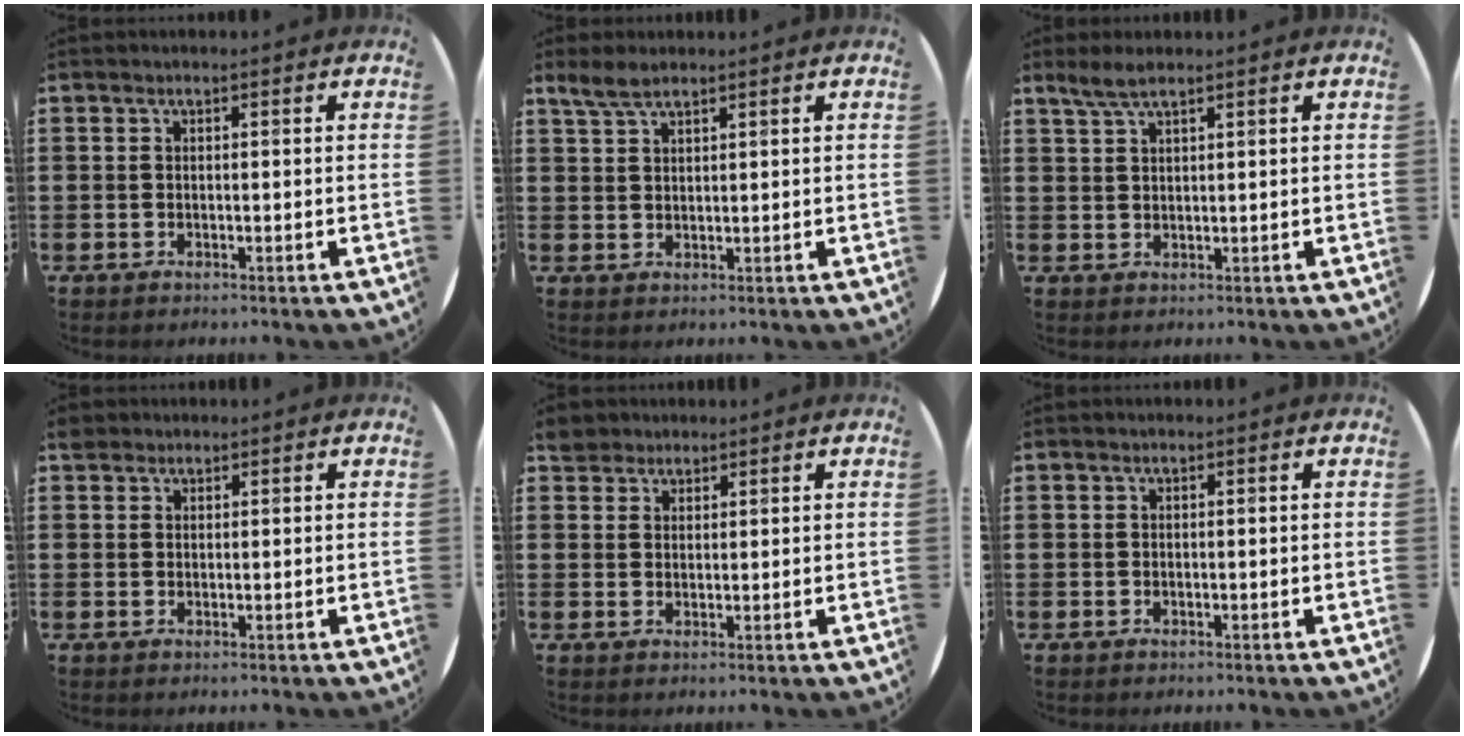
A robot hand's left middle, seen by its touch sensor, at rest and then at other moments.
{"total": 3.1, "force": [2.5, 0.8, 1.7], "torque": [-0.037, 0.003, 0.046]}
{"total": 2.8, "force": [2.1, 0.4, 1.8], "torque": [-0.038, 0.003, 0.038]}
{"total": 1.3, "force": [1.2, 0.6, 0.1], "torque": [0.004, 0.000, 0.021]}
{"total": 3.0, "force": [2.7, 1.3, 0.3], "torque": [-0.006, 0.001, 0.052]}
{"total": 0.0}